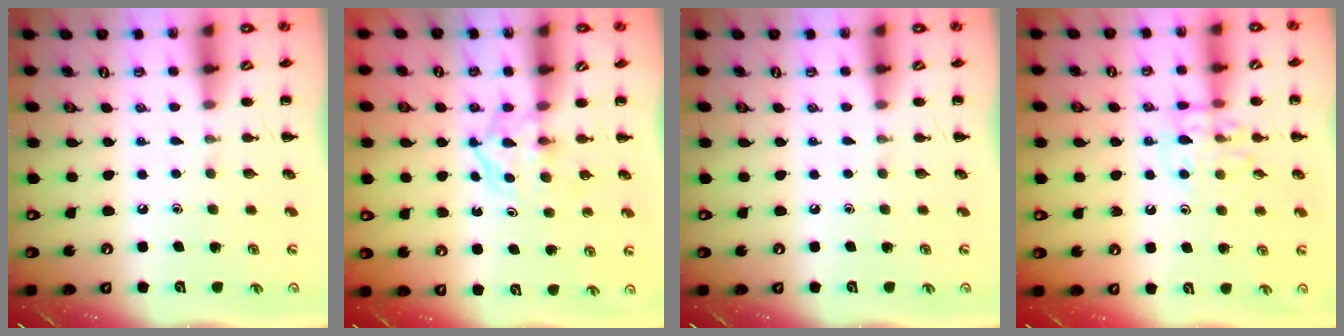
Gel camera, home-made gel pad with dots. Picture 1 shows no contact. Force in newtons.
{"total": 4.5, "press": 4.5, "slide": 0.7}
{"total": 0.0}
{"total": 11.1, "press": 11.0, "slide": 1.2}